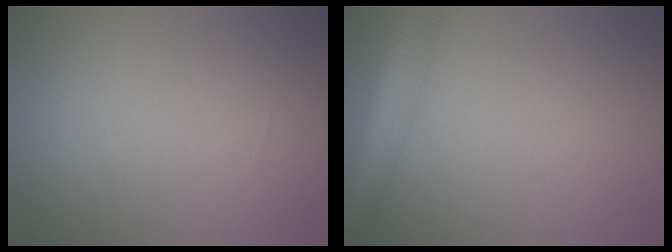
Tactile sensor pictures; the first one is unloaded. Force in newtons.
{"total": 5.1, "press": 5.1, "slide": 0.3}